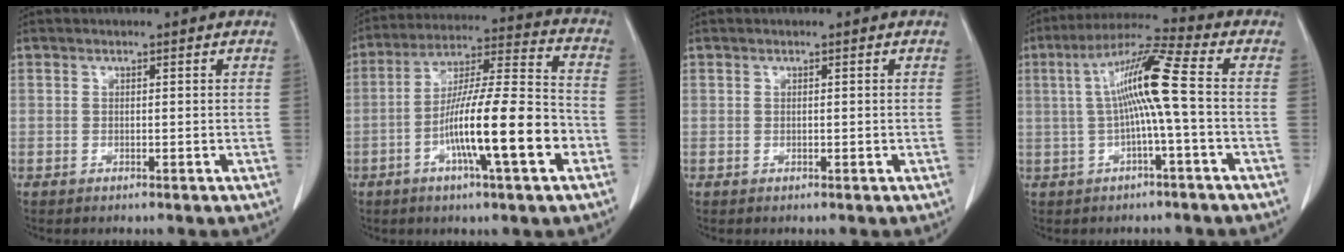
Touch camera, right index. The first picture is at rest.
{"total": 16.2, "force": [-5.6, 1.1, 15.2], "torque": [-0.264, 0.002, -0.094]}
{"total": 0.0}
{"total": 9.5, "force": [0.0, -0.9, 9.5], "torque": [-0.176, 0.024, 0.000]}